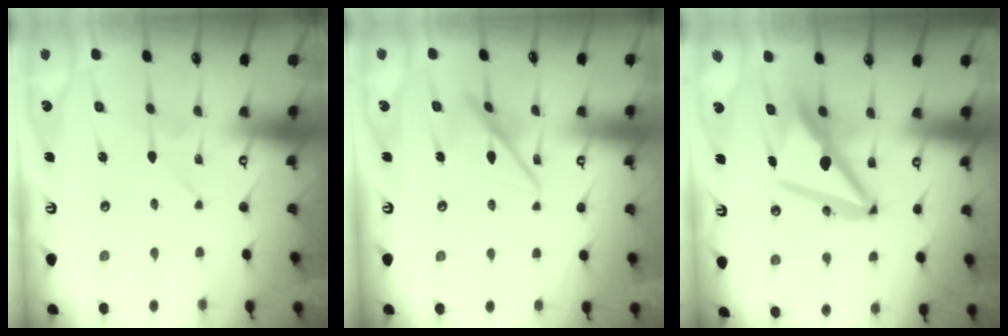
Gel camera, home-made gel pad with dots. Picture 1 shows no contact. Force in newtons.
{"total": 12.2, "press": 12.1, "slide": 1.1}
{"total": 13.8, "press": 13.7, "slide": 2.1}